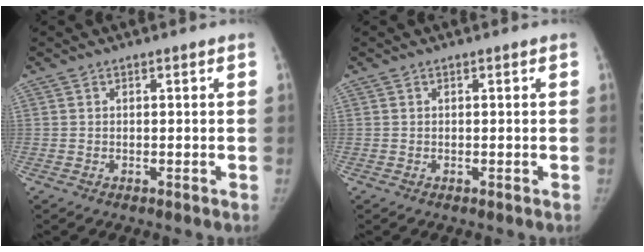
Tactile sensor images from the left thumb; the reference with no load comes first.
{"total": 0.0}